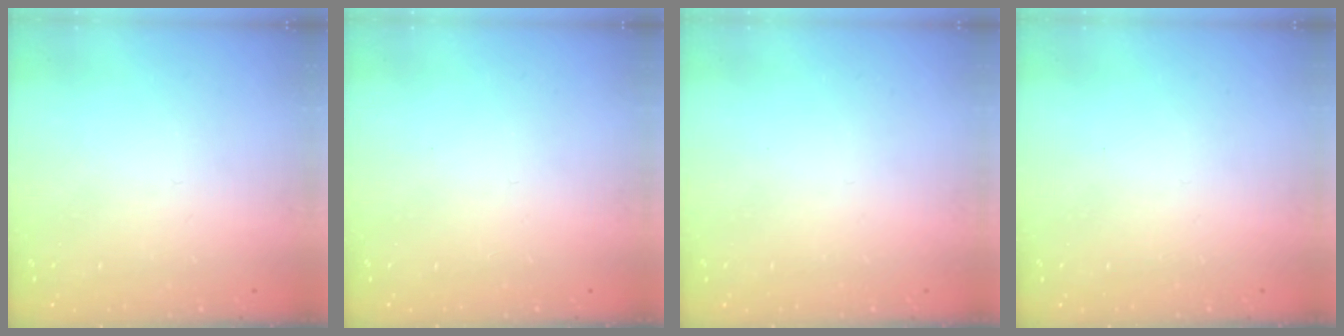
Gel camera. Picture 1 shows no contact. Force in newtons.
{"total": 0.0}
{"total": 0.0}
{"total": 0.0}